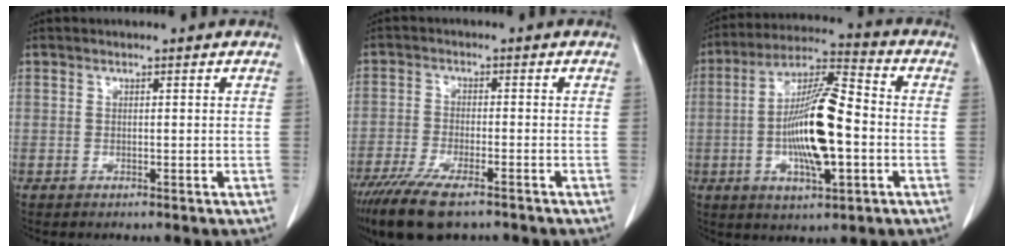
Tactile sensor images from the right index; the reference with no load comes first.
{"total": 10.4, "force": [-7.6, 2.6, 6.6], "torque": [-0.113, -0.022, -0.125]}
{"total": 14.6, "force": [-2.1, 3.2, 14.1], "torque": [-0.266, 0.007, -0.036]}